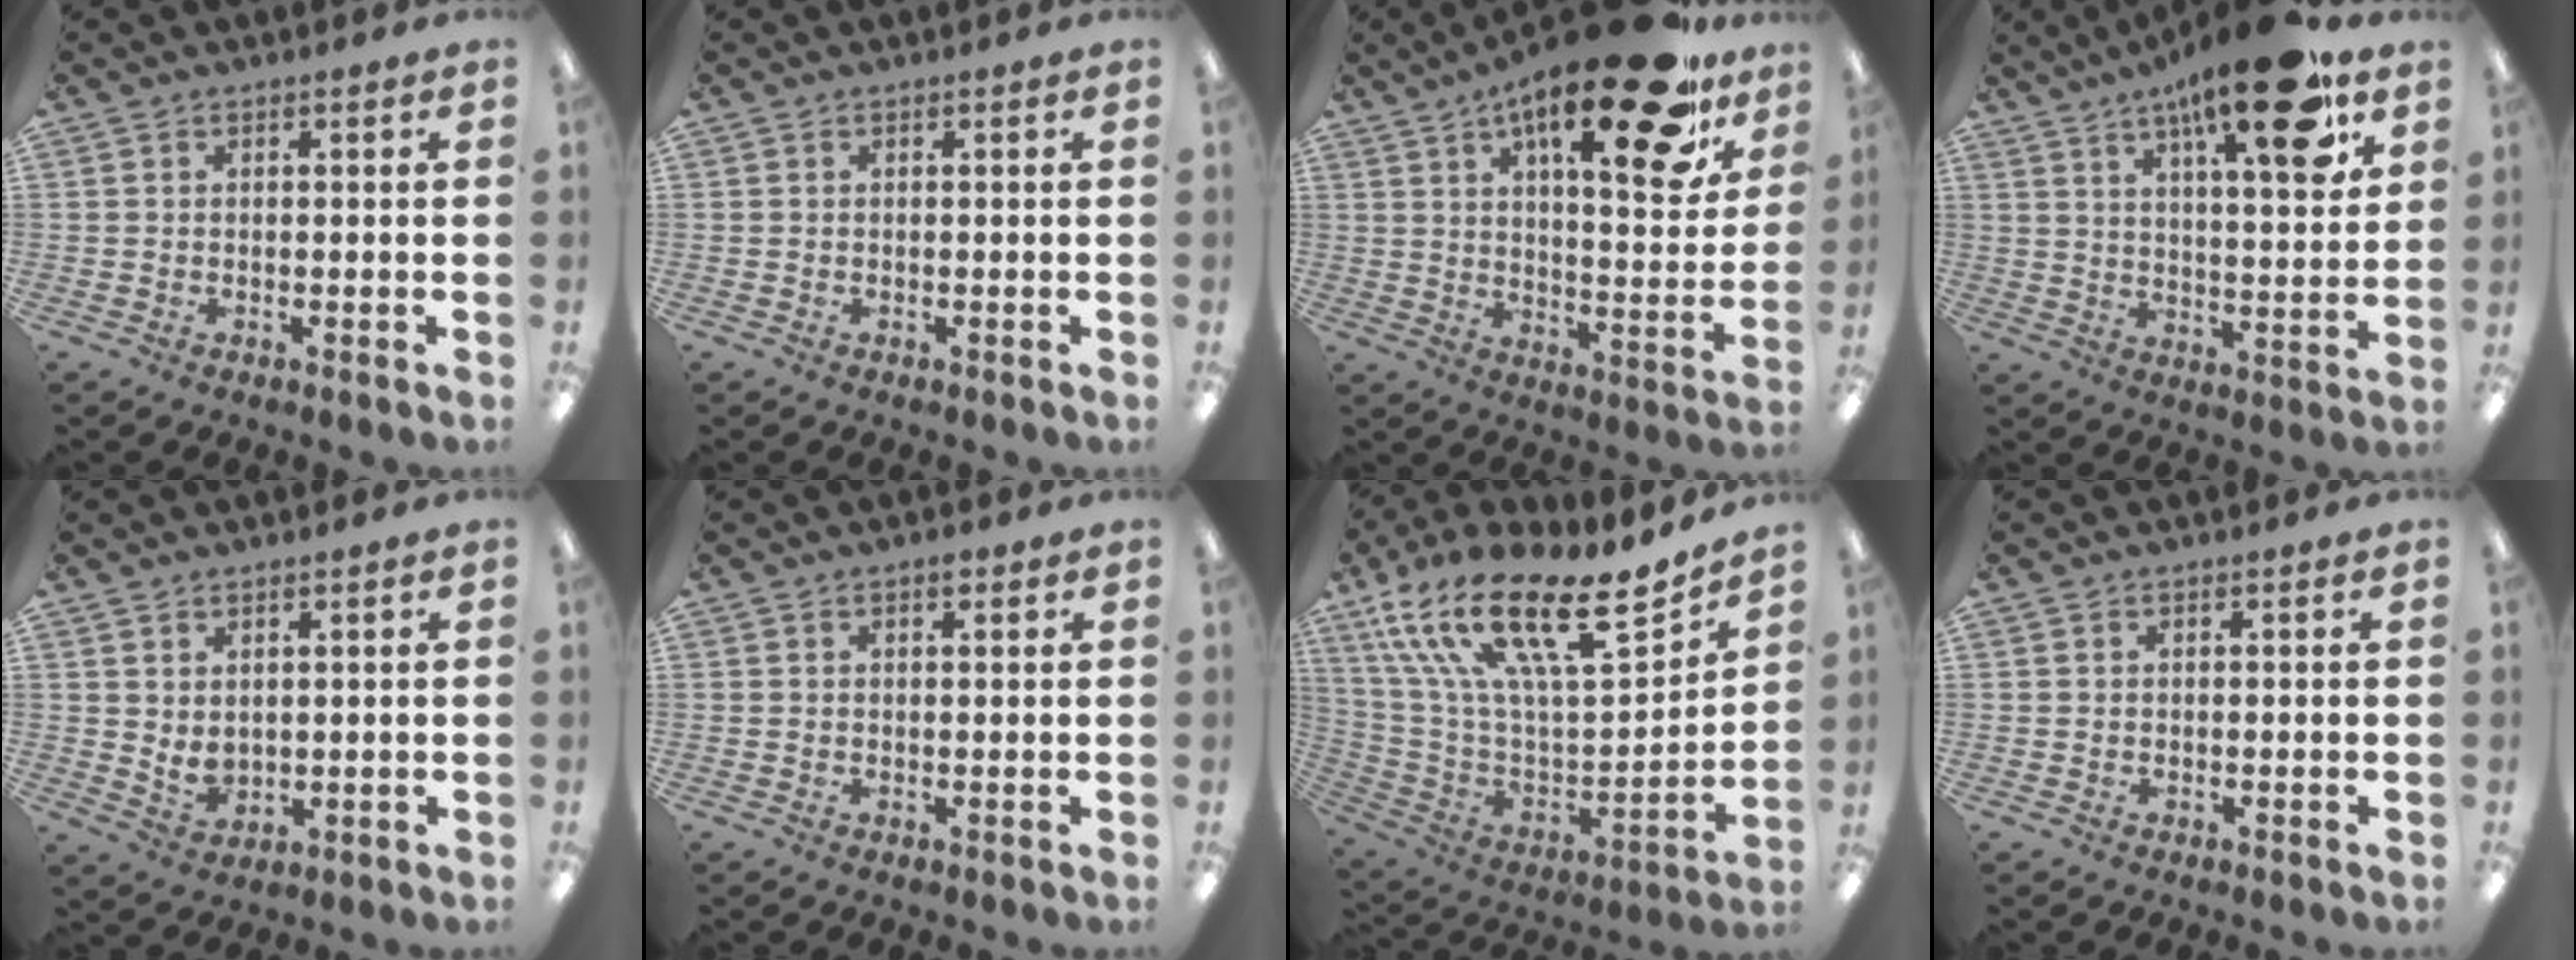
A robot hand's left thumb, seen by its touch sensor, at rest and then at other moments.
{"total": 0.0}
{"total": 24.4, "force": [15.3, 7.4, 17.5], "torque": [-0.255, -0.089, 0.240]}
{"total": 19.0, "force": [11.7, 5.2, 14.0], "torque": [-0.202, -0.058, 0.175]}
{"total": 3.6, "force": [2.3, 2.3, 1.6], "torque": [-0.019, -0.019, 0.042]}
{"total": 1.5, "force": [1.1, 0.6, 0.9], "torque": [-0.004, -0.006, 0.015]}
{"total": 25.0, "force": [15.9, 8.8, 17.2], "torque": [-0.312, -0.096, 0.273]}
{"total": 0.0}